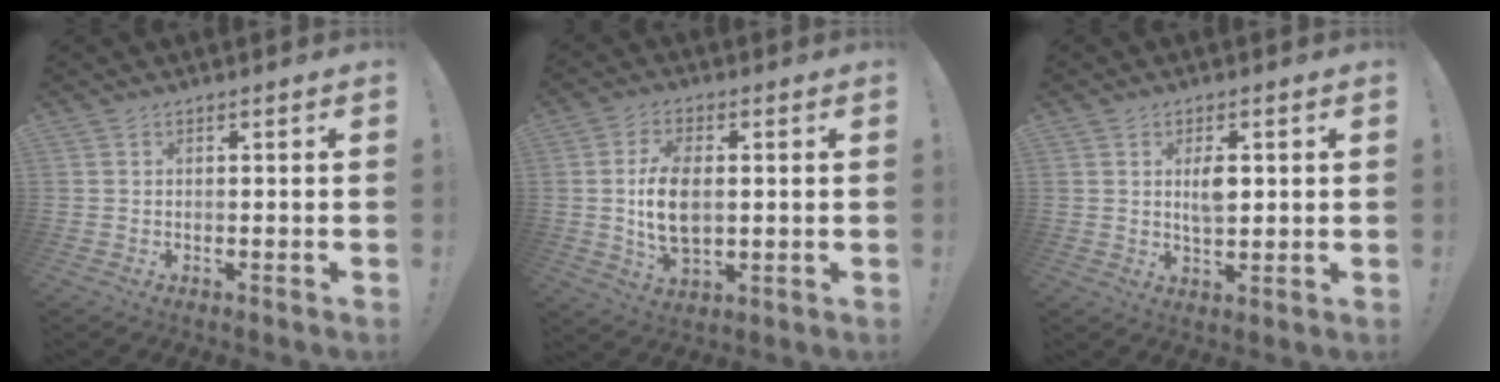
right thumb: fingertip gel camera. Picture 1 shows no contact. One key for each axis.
{"total": 10.7, "fx": 0.7, "fy": 6.1, "fz": 8.8, "tx": -0.161, "ty": -0.011, "tz": 0.010}
{"total": 5.4, "fx": 1.0, "fy": 2.9, "fz": 4.5, "tx": -0.060, "ty": -0.004, "tz": 0.011}